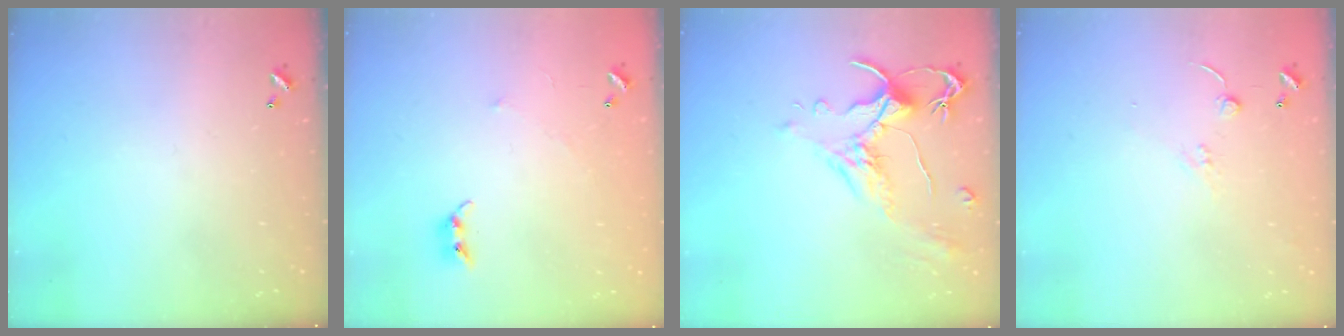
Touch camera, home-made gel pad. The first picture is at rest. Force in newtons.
{"total": 5.4, "press": 5.4, "slide": 0.7}
{"total": 1.6, "press": 1.1, "slide": 1.1}
{"total": 7.1, "press": 7.1, "slide": 0.6}